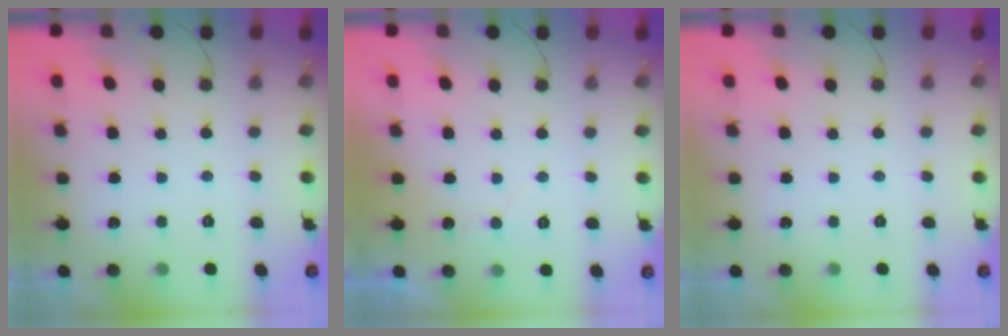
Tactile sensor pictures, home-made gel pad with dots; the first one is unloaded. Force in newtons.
{"total": 3.6, "press": 3.6, "slide": 0.3}
{"total": 0.0}